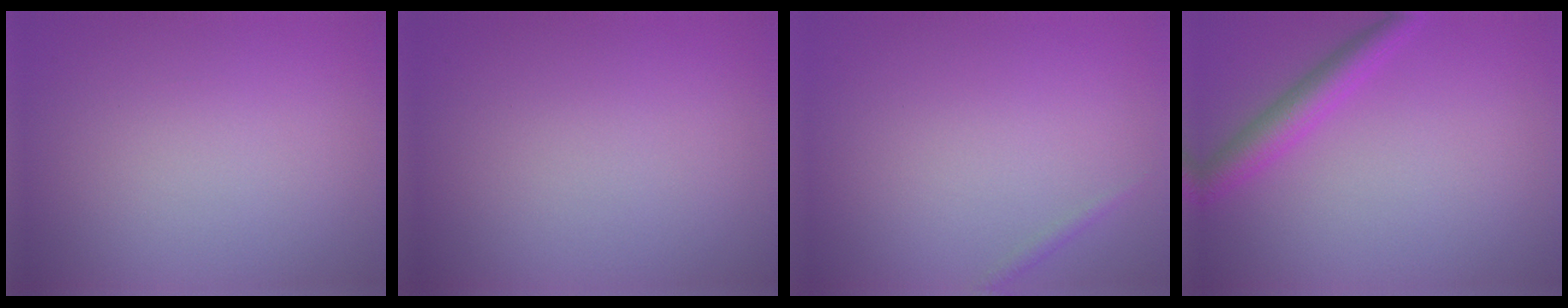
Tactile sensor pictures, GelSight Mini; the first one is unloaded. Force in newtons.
{"total": 0.0}
{"total": 0.6, "press": 0.6, "slide": 0.0}
{"total": 3.0, "press": 3.0, "slide": 0.0}